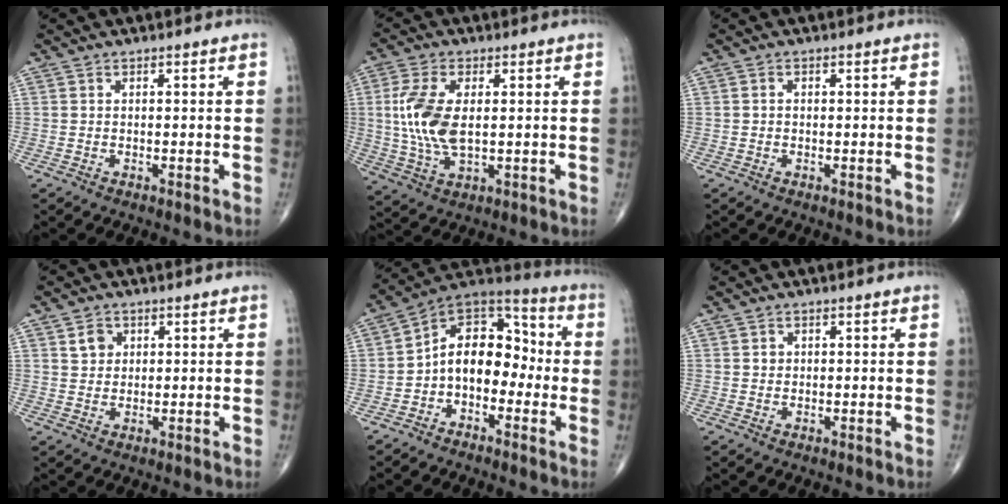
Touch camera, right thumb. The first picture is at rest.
{"total": 10.8, "force": [1.0, 5.4, 9.3], "torque": [-0.208, -0.006, 0.024]}
{"total": 0.6, "force": [0.0, 0.5, 0.3], "torque": [-0.003, 0.001, -0.002]}
{"total": 3.2, "force": [1.3, 2.6, 1.2], "torque": [-0.006, -0.007, 0.022]}
{"total": 13.0, "force": [-2.3, 8.9, 9.1], "torque": [-0.109, 0.060, -0.055]}
{"total": 0.9, "force": [0.2, 0.8, 0.3], "torque": [0.000, 0.001, 0.003]}